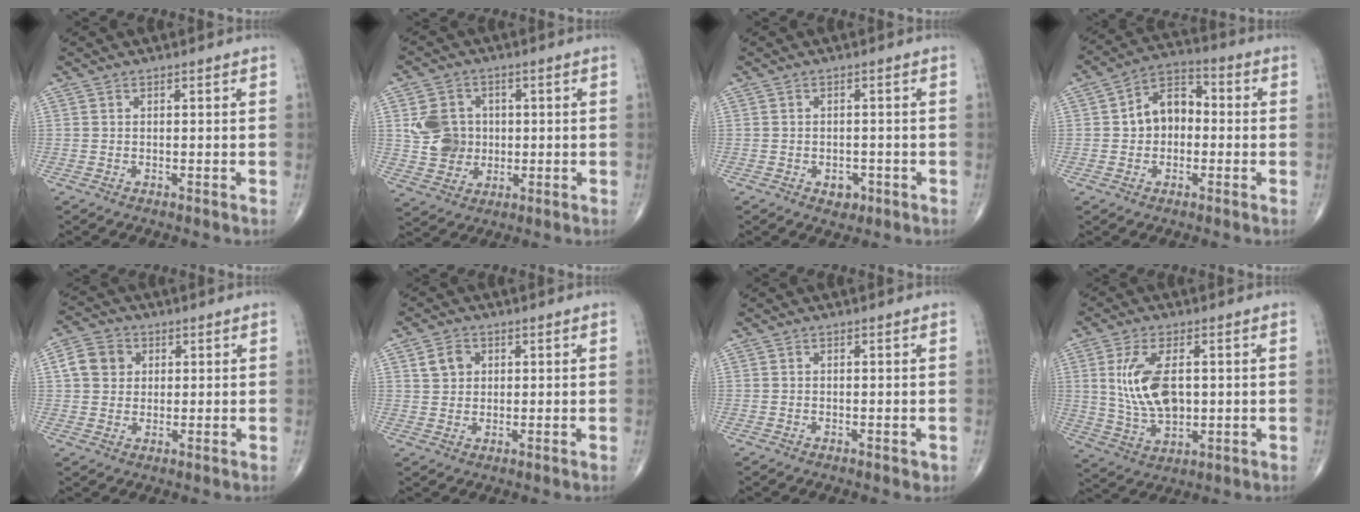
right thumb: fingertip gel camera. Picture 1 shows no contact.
{"total": 8.8, "force": [0.9, 7.8, 3.9], "torque": [-0.044, -0.001, 0.019]}
{"total": 2.7, "force": [-1.2, 2.0, 1.4], "torque": [-0.008, 0.003, -0.011]}
{"total": 9.2, "force": [0.0, 6.7, 6.3], "torque": [-0.076, 0.031, -0.013]}
{"total": 6.4, "force": [1.5, 5.5, 2.9], "torque": [-0.037, 0.003, 0.020]}
{"total": 4.1, "force": [1.4, 3.3, 1.9], "torque": [-0.018, -0.002, 0.025]}
{"total": 0.8, "force": [-0.3, 0.4, 0.6], "torque": [-0.007, -0.002, -0.004]}
{"total": 11.6, "force": [1.7, 6.2, 9.7], "torque": [-0.187, -0.009, 0.040]}